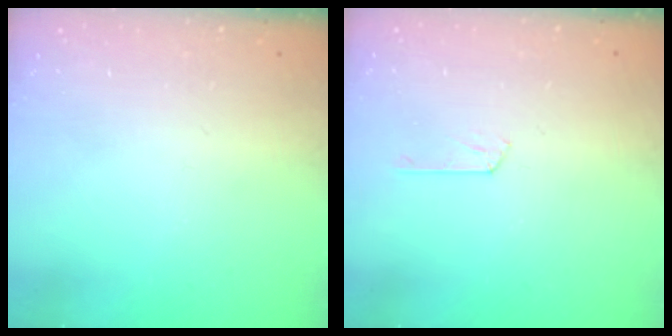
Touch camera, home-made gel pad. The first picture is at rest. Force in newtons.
{"total": 2.9, "press": 2.9, "slide": 0.3}